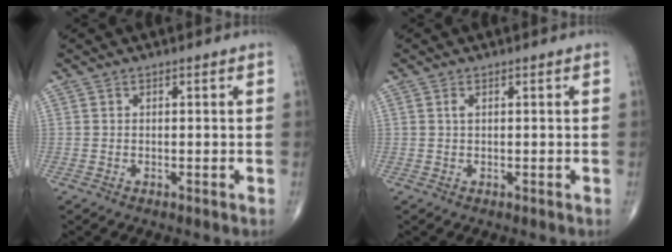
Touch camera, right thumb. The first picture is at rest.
{"total": 0.9, "force": [0.3, 0.4, 0.8], "torque": [-0.017, 0.006, 0.007]}